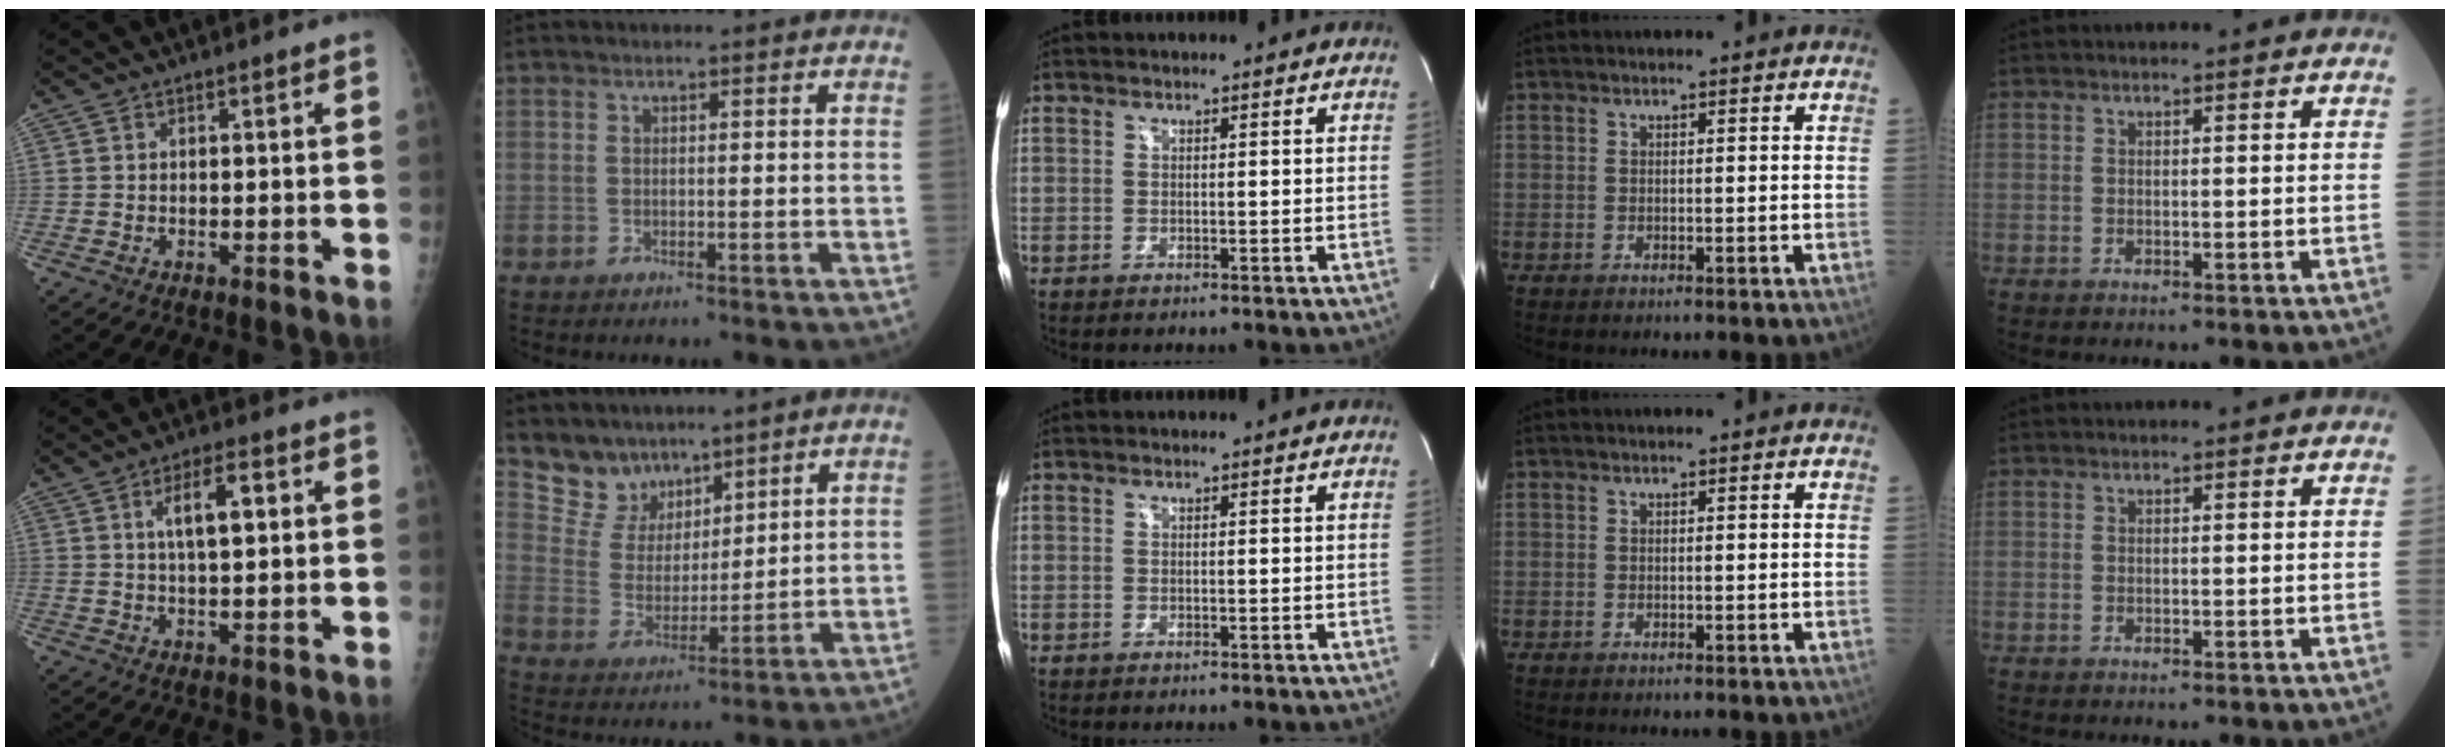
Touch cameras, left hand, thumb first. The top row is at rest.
{"thumb": {"total": 6.2, "force": [2.1, 2.0, 5.5], "torque": [-0.087, 0.001, 0.036]}, "index": {"total": 7.3, "force": [6.2, 3.9, 0.3], "torque": [-0.021, 0.012, 0.139]}}